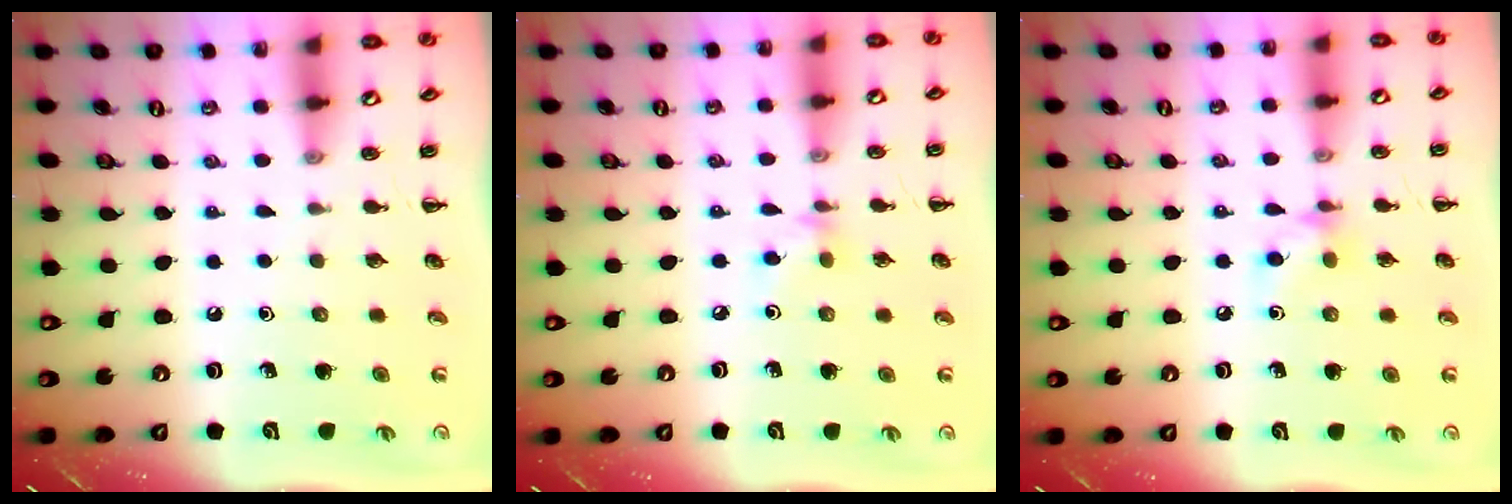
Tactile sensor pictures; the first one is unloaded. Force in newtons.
{"total": 4.7, "press": 4.6, "slide": 1.2}
{"total": 6.0, "press": 5.9, "slide": 0.8}